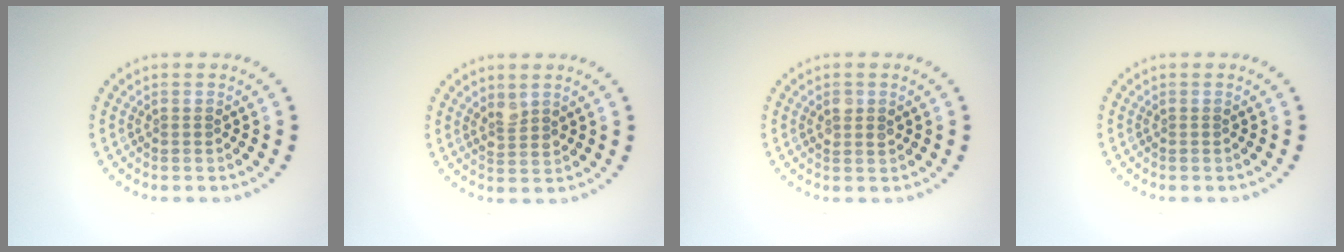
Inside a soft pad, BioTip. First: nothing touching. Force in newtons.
{"total": 1.6, "press": 1.3, "slide": 0.8}
{"total": 1.3, "press": 1.2, "slide": 0.3}
{"total": 0.0}